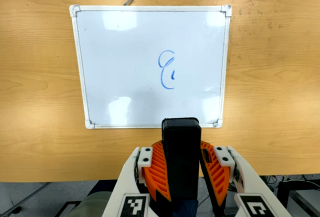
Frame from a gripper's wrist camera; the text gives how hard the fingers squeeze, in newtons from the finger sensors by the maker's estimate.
{"total": 9.9, "left": 9.3, "right": 10.5}